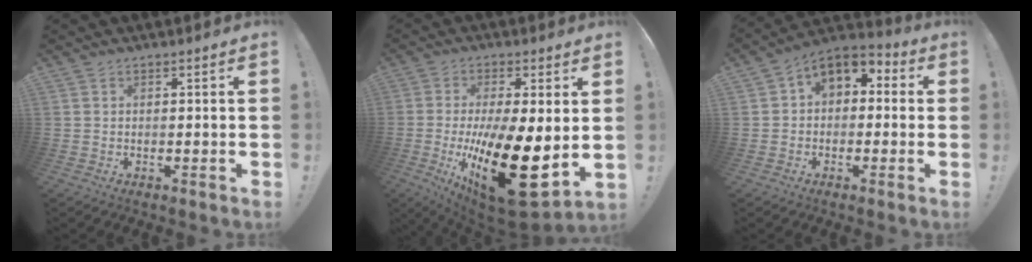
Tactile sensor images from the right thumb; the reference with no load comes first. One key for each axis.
{"total": 23.2, "fx": -4.8, "fy": 9.0, "fz": 20.8, "tx": -0.352, "ty": -0.003, "tz": -0.064}
{"total": 7.3, "fx": 1.8, "fy": 5.3, "fz": 4.7, "tx": -0.080, "ty": 0.007, "tz": 0.042}